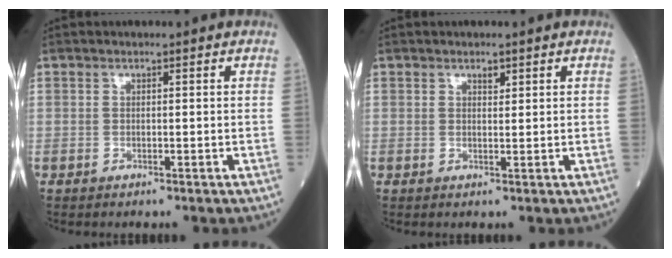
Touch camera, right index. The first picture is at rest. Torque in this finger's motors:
{"motor_torque": [0.00, 0.01, -0.02, 0.00]}